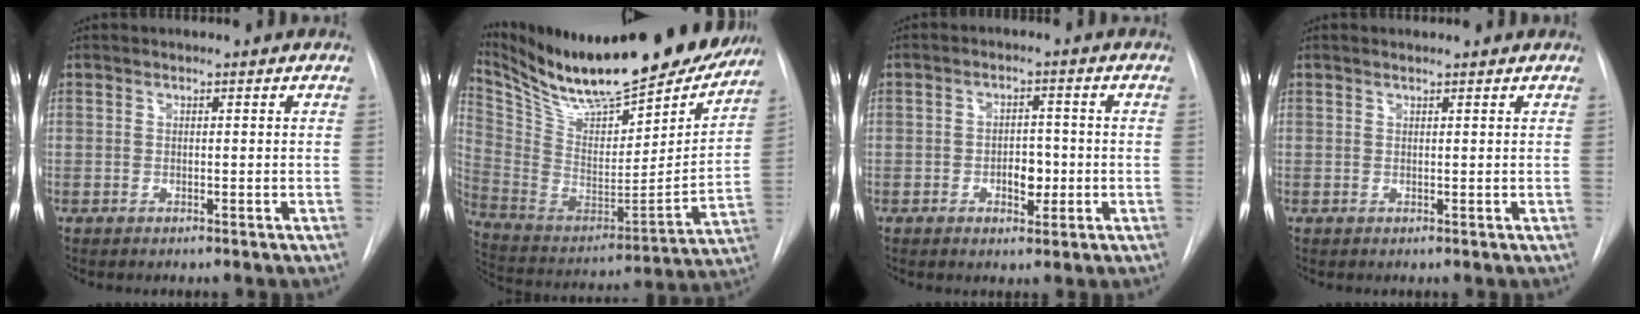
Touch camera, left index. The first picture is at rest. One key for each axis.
{"total": 28.9, "fx": 25.1, "fy": 5.8, "fz": 13.0, "tx": -0.234, "ty": -0.056, "tz": 0.376}
{"total": 3.9, "fx": -1.3, "fy": 2.2, "fz": 3.0, "tx": -0.038, "ty": 0.000, "tz": -0.017}
{"total": 1.1, "fx": 1.0, "fy": 0.1, "fz": 0.4, "tx": -0.010, "ty": 0.011, "tz": 0.015}